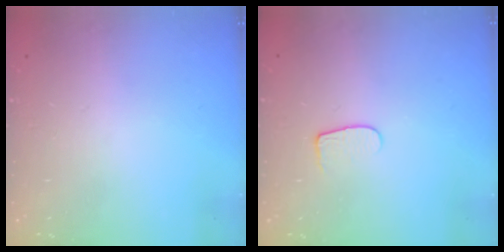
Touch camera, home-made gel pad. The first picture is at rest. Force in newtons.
{"total": 5.9, "press": 5.9, "slide": 0.6}